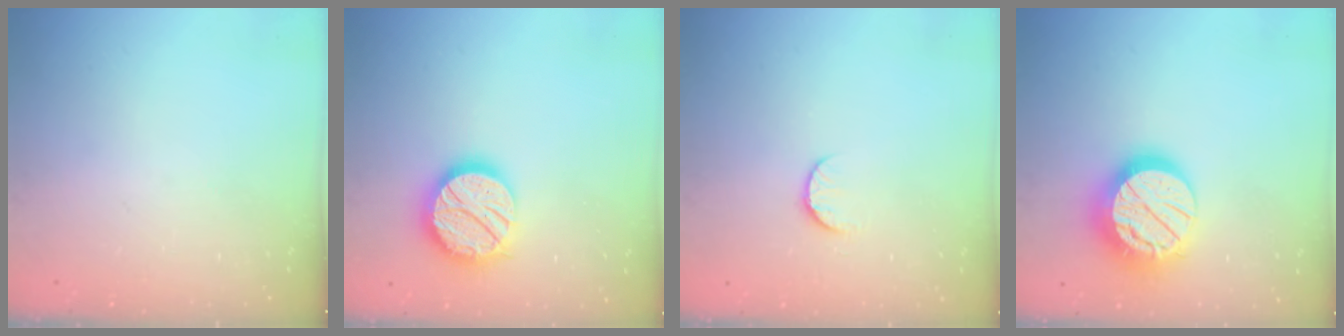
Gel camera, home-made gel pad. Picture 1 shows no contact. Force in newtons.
{"total": 17.3, "press": 17.3, "slide": 1.1}
{"total": 5.1, "press": 5.1, "slide": 0.5}
{"total": 18.9, "press": 18.8, "slide": 1.5}